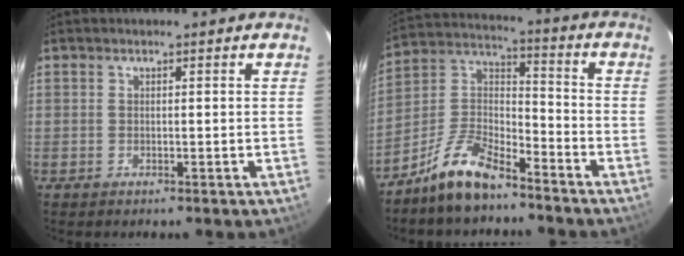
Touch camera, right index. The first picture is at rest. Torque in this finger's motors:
{"motor_torque": [0.75, -0.83, 0.47, 0.09]}